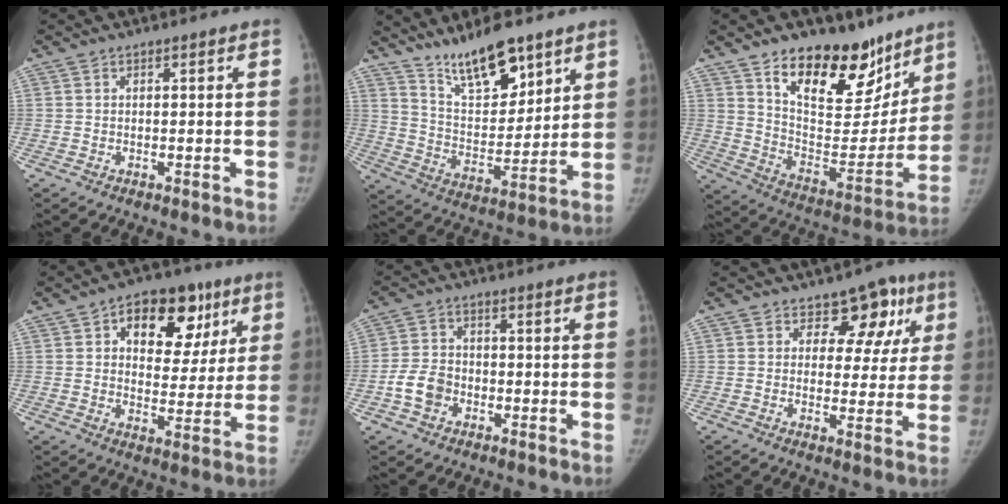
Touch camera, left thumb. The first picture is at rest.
{"total": 13.9, "force": [10.3, 4.8, 7.9], "torque": [-0.102, -0.070, 0.192]}
{"total": 23.0, "force": [15.0, 11.8, 12.9], "torque": [-0.136, -0.086, 0.241]}
{"total": 15.4, "force": [6.8, 9.6, 9.8], "torque": [-0.078, -0.006, 0.099]}
{"total": 6.0, "force": [-2.1, 4.7, 3.1], "torque": [-0.048, 0.019, -0.042]}
{"total": 8.9, "force": [4.5, 6.4, 4.2], "torque": [0.008, -0.011, 0.053]}